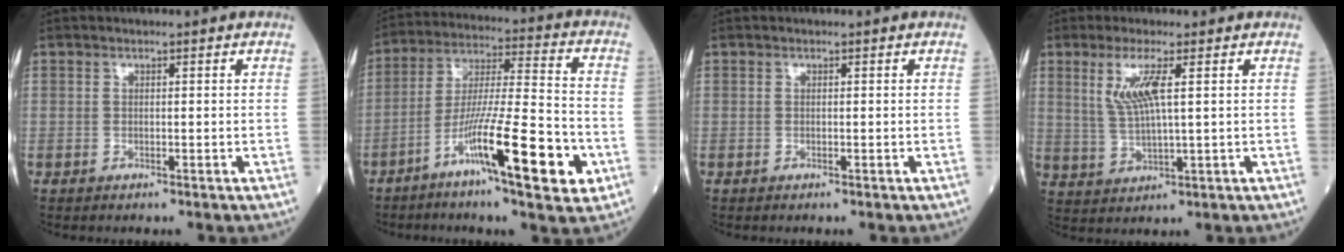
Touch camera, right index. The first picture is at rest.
{"total": 16.2, "force": [-7.2, 1.1, 14.5], "torque": [-0.254, -0.013, -0.121]}
{"total": 0.0}
{"total": 6.1, "force": [2.2, 0.3, 5.7], "torque": [-0.124, -0.002, 0.051]}